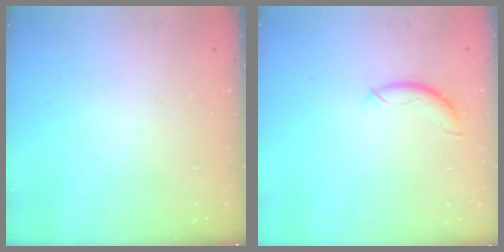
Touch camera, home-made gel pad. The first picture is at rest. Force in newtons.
{"total": 7.8, "press": 7.8, "slide": 0.5}